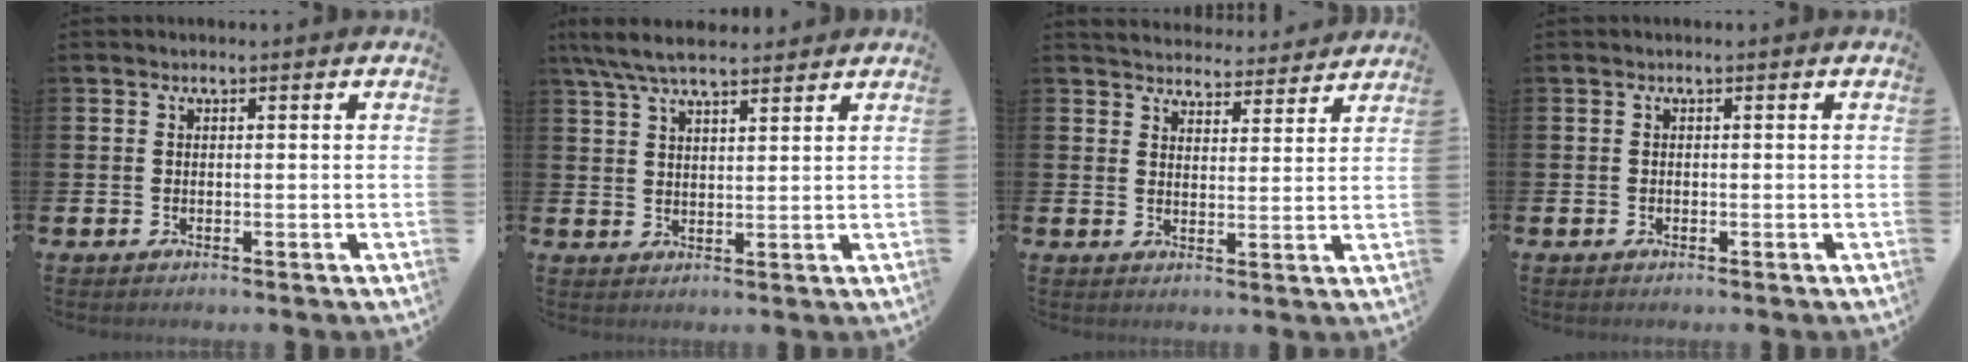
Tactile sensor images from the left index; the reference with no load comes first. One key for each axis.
{"total": 6.4, "fx": 5.7, "fy": 1.4, "fz": 2.7, "tx": -0.068, "ty": -0.015, "tz": 0.105}
{"total": 4.5, "fx": 4.4, "fy": 0.8, "fz": -0.2, "tx": -0.004, "ty": -0.035, "tz": 0.077}
{"total": 0.0}